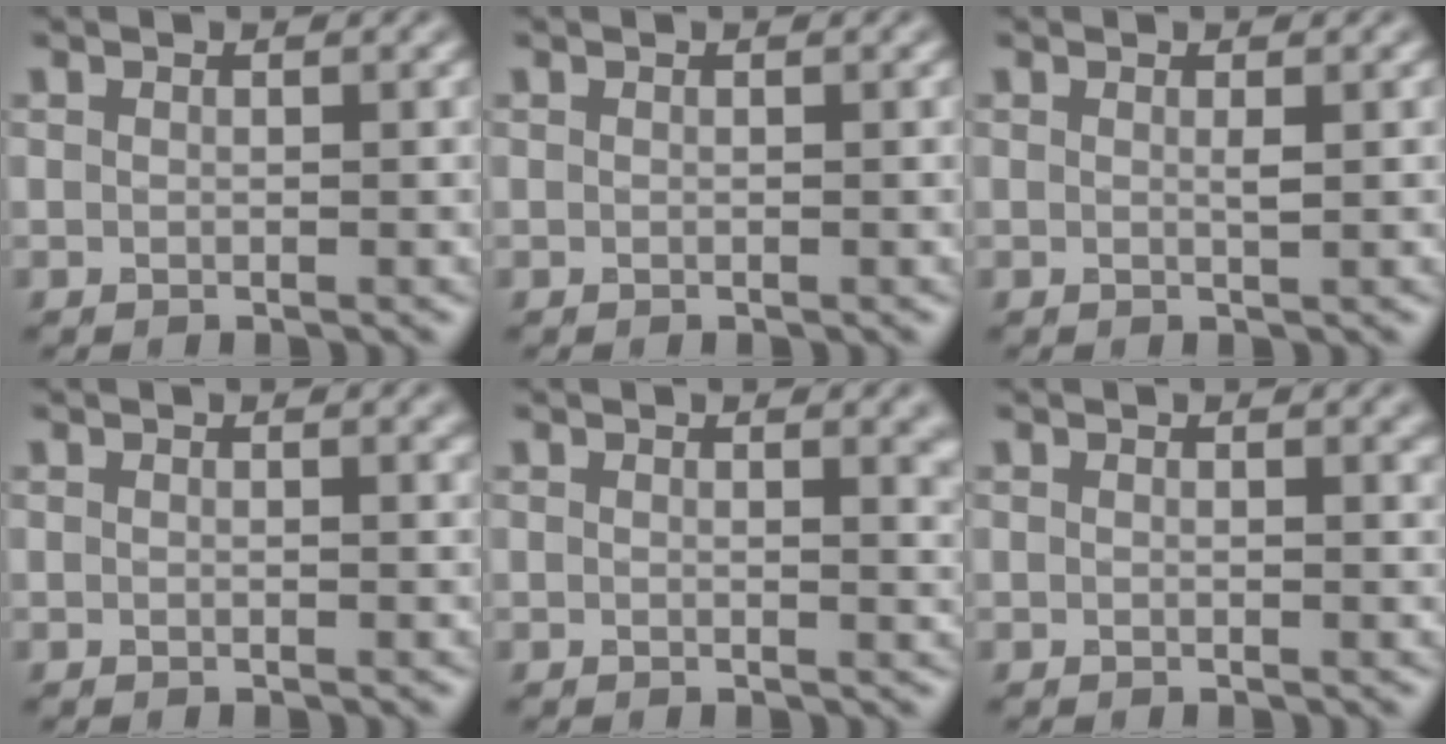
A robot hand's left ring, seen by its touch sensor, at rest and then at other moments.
{"total": 0.0}
{"total": 0.6, "force": [0.2, 0.0, 0.5], "torque": [-0.009, -0.001, 0.002]}
{"total": 0.9, "force": [0.5, 0.2, 0.6], "torque": [-0.002, 0.004, 0.007]}
{"total": 2.3, "force": [1.1, 0.9, 1.7], "torque": [-0.008, 0.000, 0.015]}
{"total": 1.0, "force": [0.7, 0.3, 0.7], "torque": [-0.003, 0.003, 0.009]}